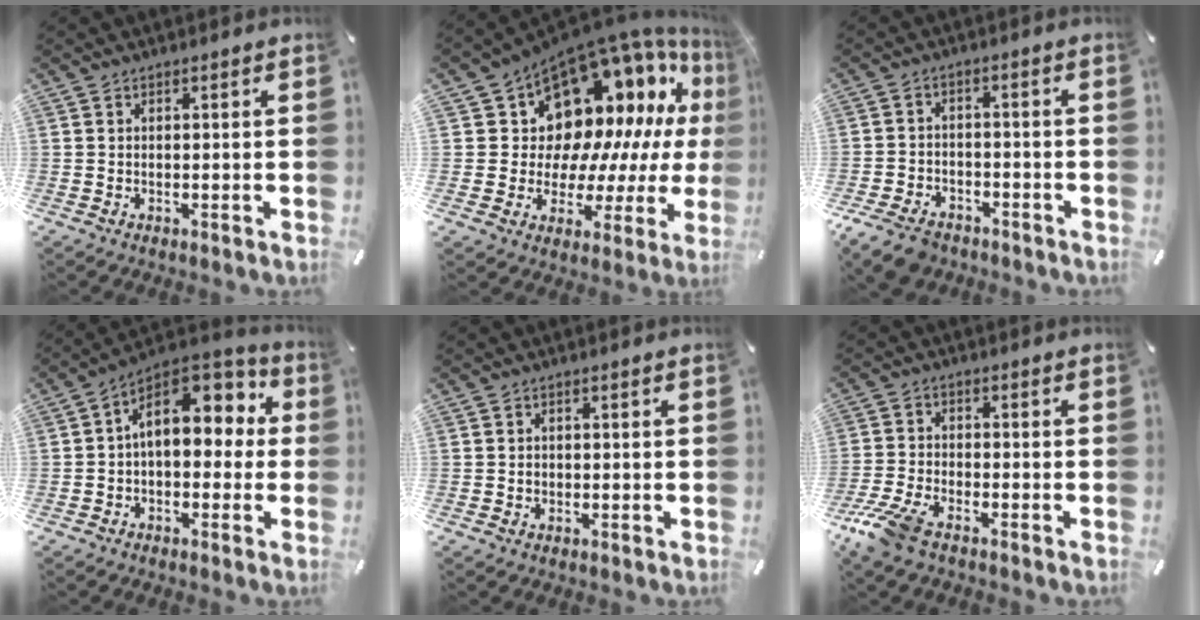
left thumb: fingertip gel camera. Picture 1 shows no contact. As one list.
[{"total": 16.4, "force": [10.0, 11.4, 6.1], "torque": [-0.069, -0.120, 0.195]}, {"total": 7.4, "force": [-5.4, 4.1, 3.1], "torque": [-0.070, 0.023, -0.103]}, {"total": 12.7, "force": [4.1, 8.0, 9.0], "torque": [-0.136, -0.018, 0.075]}, {"total": 1.2, "force": [-0.3, 1.0, 0.6], "torque": [-0.011, 0.003, -0.007]}, {"total": 7.7, "force": [-5.5, 2.9, 4.5], "torque": [-0.109, 0.008, -0.108]}]